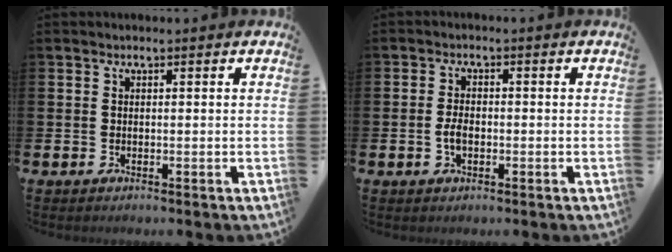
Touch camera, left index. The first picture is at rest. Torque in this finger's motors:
{"motor_torque": [0.29, -0.10, 0.02, 0.07]}